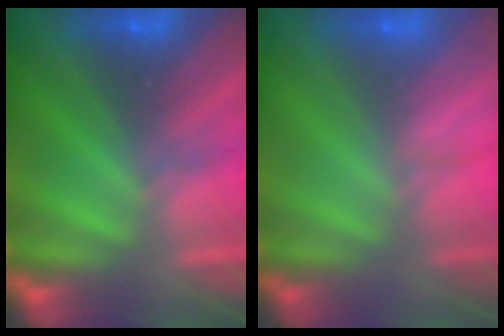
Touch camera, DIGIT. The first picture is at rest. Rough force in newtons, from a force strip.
{"total": 3.0}